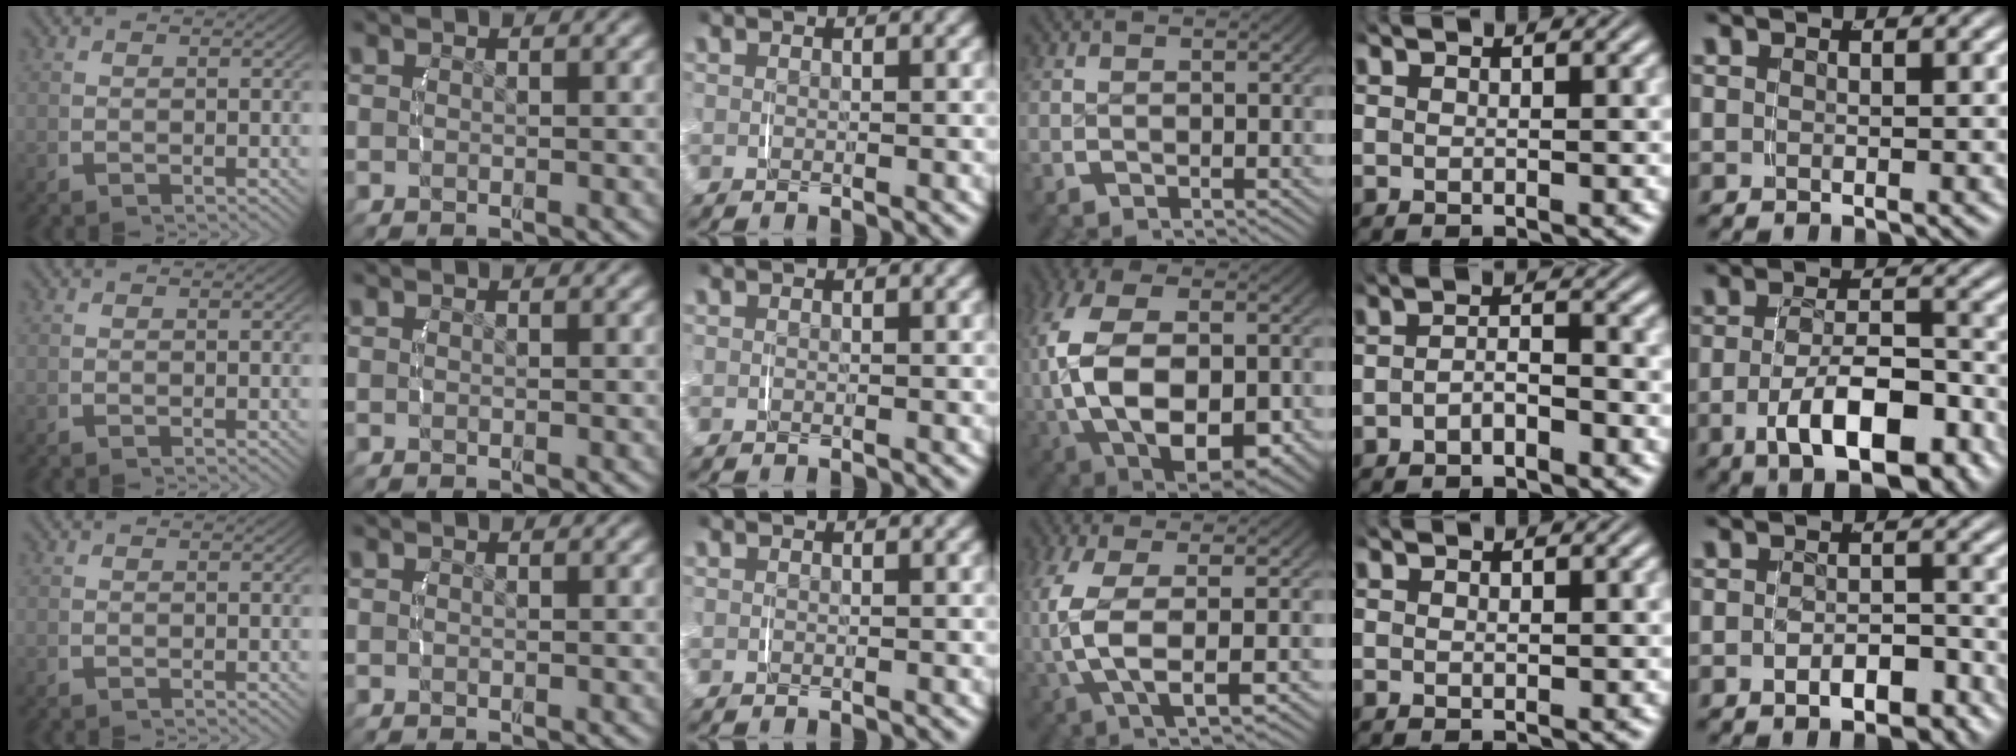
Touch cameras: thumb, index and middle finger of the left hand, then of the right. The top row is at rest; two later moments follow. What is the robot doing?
{"motion": "lift_and_place", "object": "napkin"}